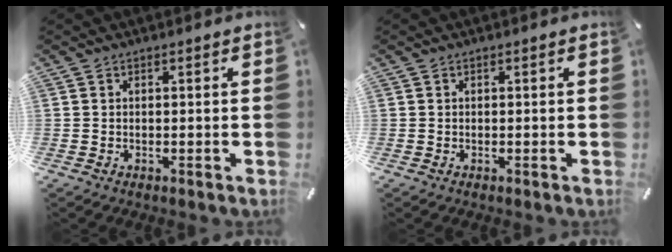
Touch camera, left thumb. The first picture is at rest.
{"total": 0.0}